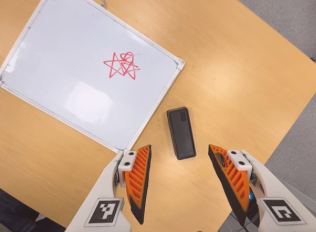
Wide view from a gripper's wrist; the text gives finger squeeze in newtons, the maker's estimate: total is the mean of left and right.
{"total": 0.0}